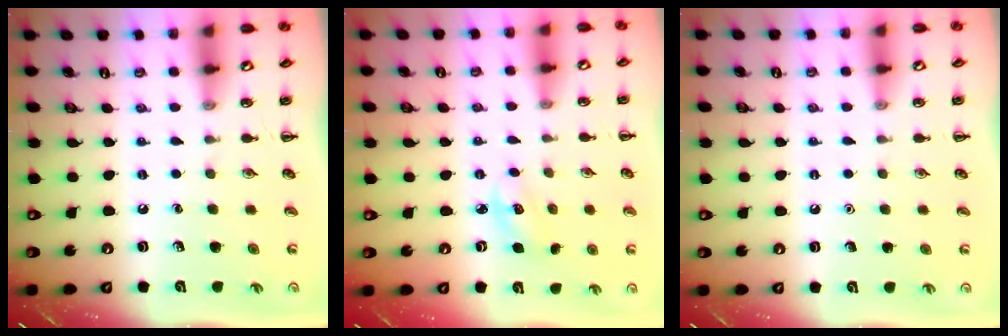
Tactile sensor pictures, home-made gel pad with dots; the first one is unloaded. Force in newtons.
{"total": 4.3, "press": 4.2, "slide": 1.0}
{"total": 1.6, "press": 1.6, "slide": 0.1}